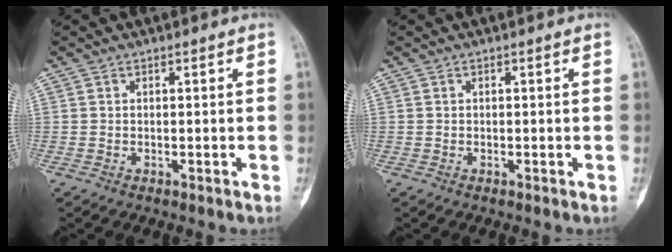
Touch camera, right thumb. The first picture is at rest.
{"total": 0.0}